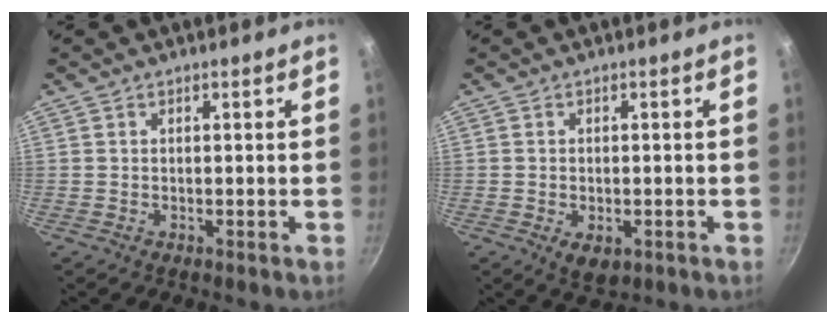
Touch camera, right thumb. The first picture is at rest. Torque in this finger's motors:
{"motor_torque": [-0.34, 0.29, -0.23, 0.15, 0.10]}